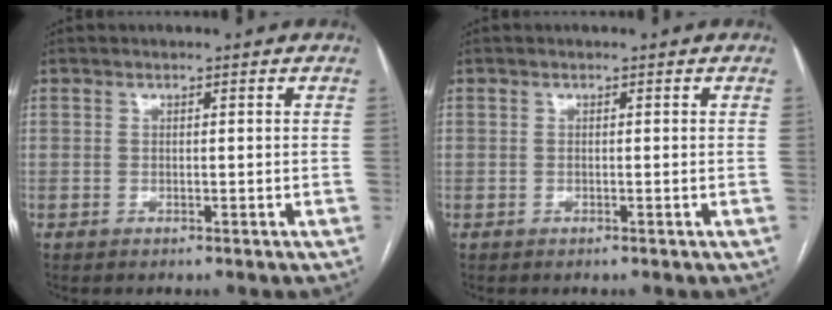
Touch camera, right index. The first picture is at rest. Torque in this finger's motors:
{"motor_torque": [0.45, 0.15, 0.31, 0.09]}